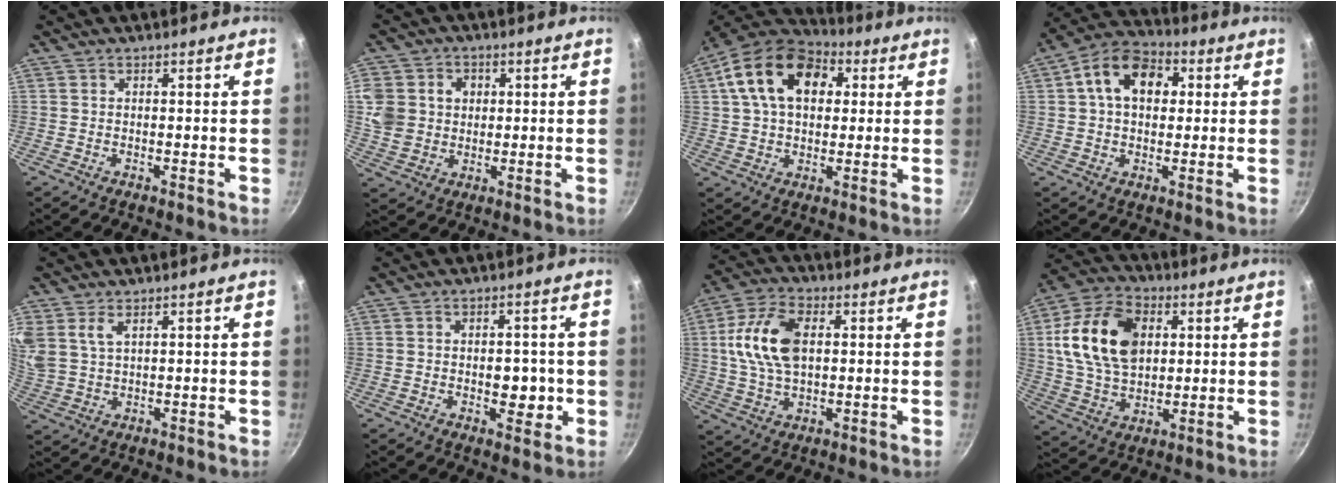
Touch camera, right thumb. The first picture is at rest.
{"total": 10.5, "force": [1.6, 9.3, 4.5], "torque": [-0.075, 0.001, 0.029]}
{"total": 18.2, "force": [5.2, 12.2, 12.4], "torque": [-0.195, 0.018, 0.073]}
{"total": 12.8, "force": [2.9, 8.9, 8.7], "torque": [-0.116, 0.020, 0.030]}
{"total": 7.3, "force": [3.8, 4.2, 4.5], "torque": [-0.095, -0.002, 0.082]}
{"total": 5.8, "force": [-0.8, 3.7, 4.4], "torque": [-0.028, 0.004, -0.008]}
{"total": 13.2, "force": [2.1, 7.9, 10.3], "torque": [-0.186, 0.011, 0.033]}
{"total": 18.2, "force": [3.9, 12.3, 12.9], "torque": [-0.220, -0.001, 0.066]}